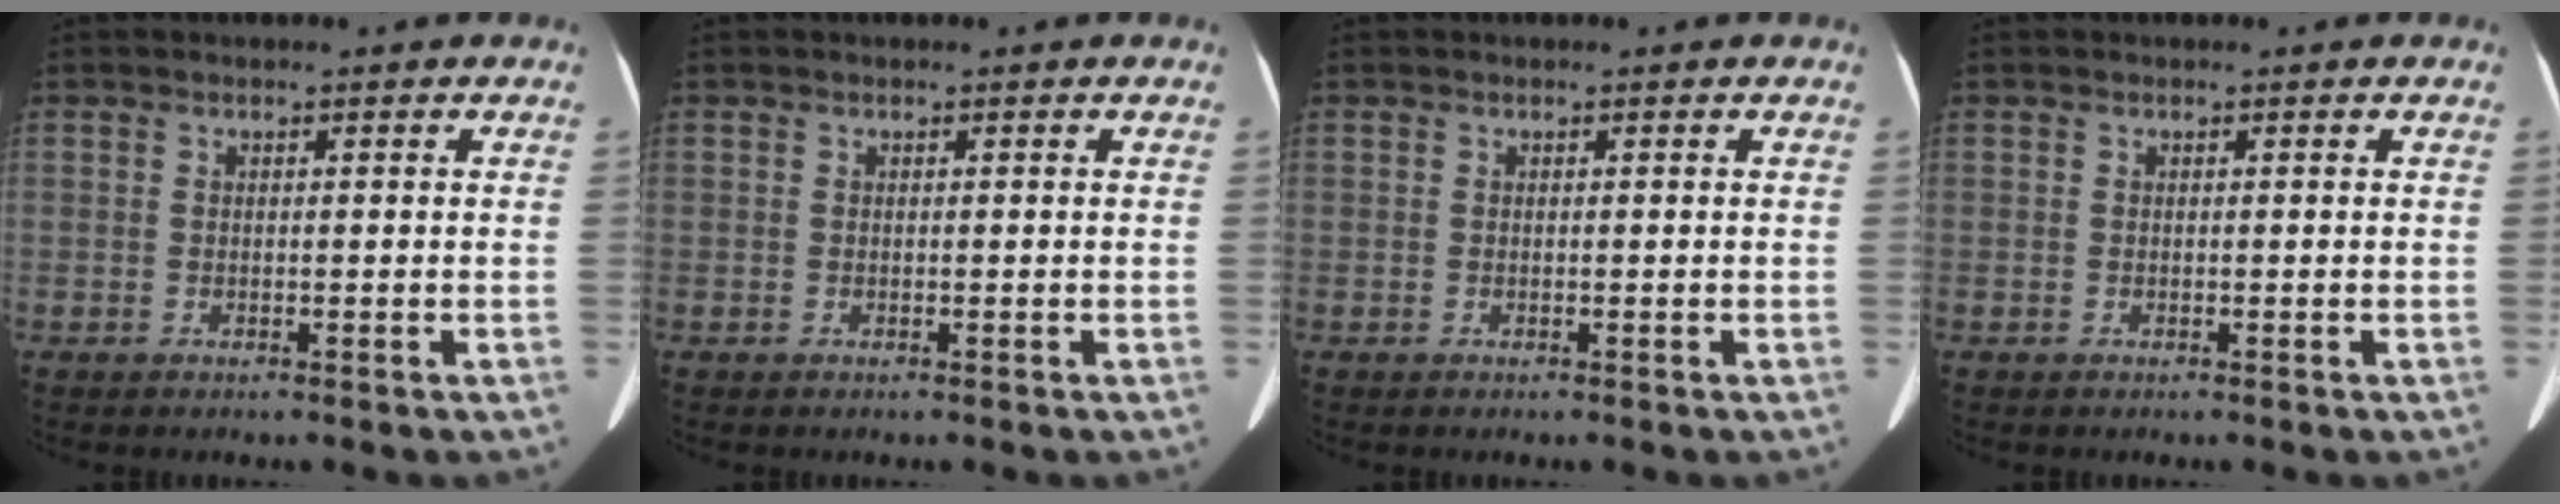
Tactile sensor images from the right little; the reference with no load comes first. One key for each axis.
{"total": 0.0}
{"total": 0.0}
{"total": 0.0}